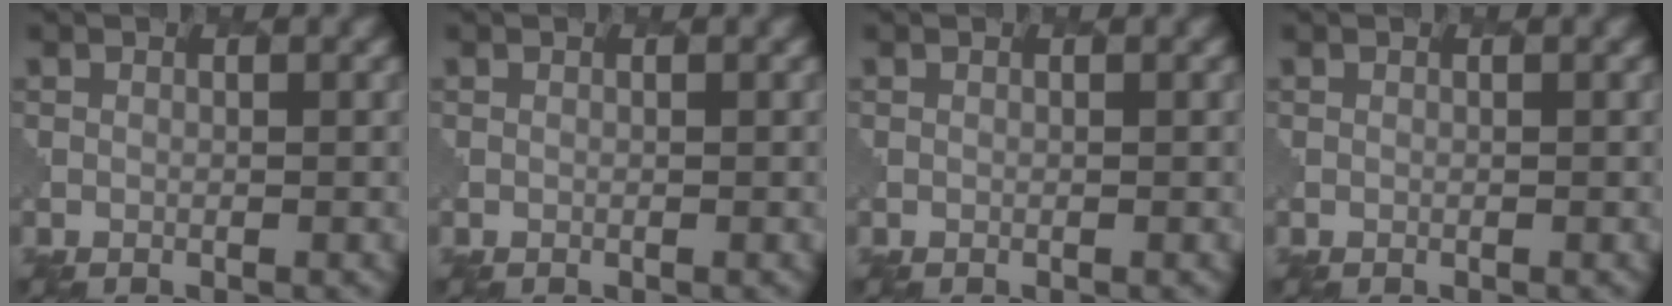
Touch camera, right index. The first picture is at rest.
{"total": 0.0}
{"total": 0.0}
{"total": 0.0}